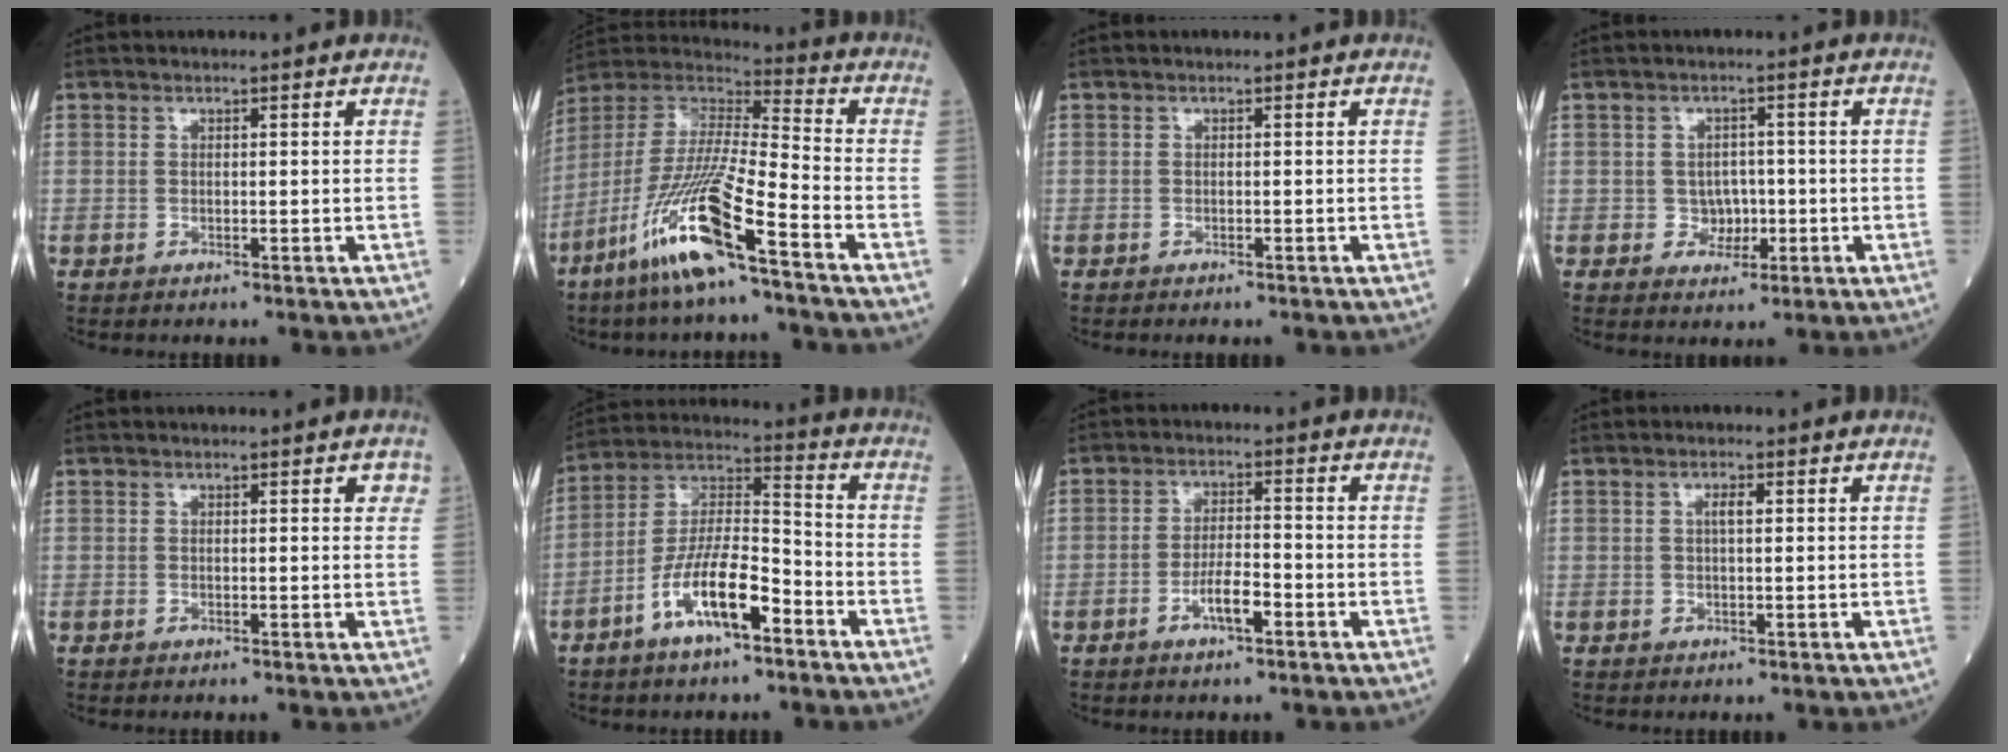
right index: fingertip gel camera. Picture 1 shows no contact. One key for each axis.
{"total": 16.5, "fx": -9.1, "fy": 0.4, "fz": 13.8, "tx": -0.294, "ty": -0.035, "tz": -0.183}
{"total": 1.5, "fx": -1.3, "fy": 0.4, "fz": 0.6, "tx": -0.010, "ty": -0.003, "tz": -0.015}
{"total": 3.1, "fx": -0.6, "fy": 2.7, "fz": 1.3, "tx": -0.003, "ty": 0.007, "tz": -0.005}
{"total": 1.7, "fx": 0.8, "fy": 0.6, "fz": 1.4, "tx": -0.011, "ty": 0.003, "tz": 0.007}
{"total": 11.7, "fx": -6.0, "fy": 3.0, "fz": 9.6, "tx": -0.185, "ty": 0.007, "tz": -0.113}
{"total": 4.3, "fx": -2.2, "fy": 0.9, "fz": 3.6, "tx": -0.063, "ty": 0.003, "tz": -0.042}
{"total": 1.7, "fx": 0.4, "fy": 0.4, "fz": 1.5, "tx": -0.030, "ty": 0.003, "tz": 0.006}